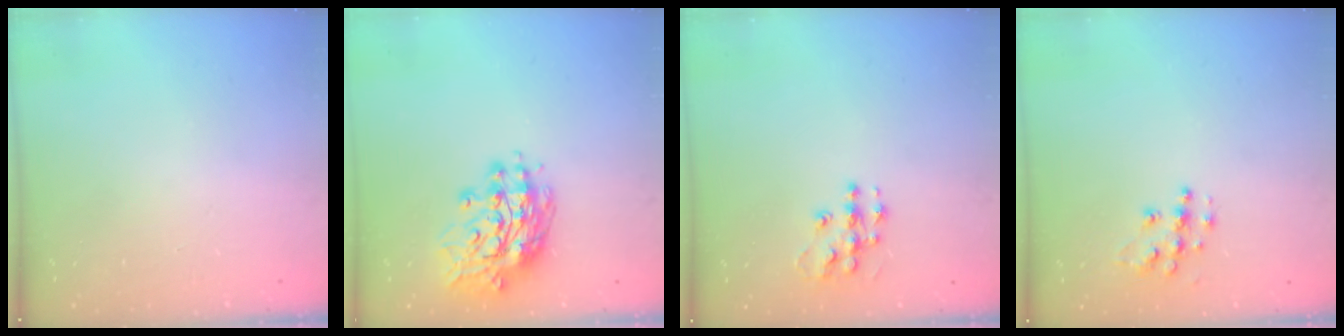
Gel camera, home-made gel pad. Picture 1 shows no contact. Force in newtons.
{"total": 14.9, "press": 14.8, "slide": 1.5}
{"total": 9.6, "press": 9.6, "slide": 0.5}
{"total": 9.9, "press": 9.9, "slide": 0.7}